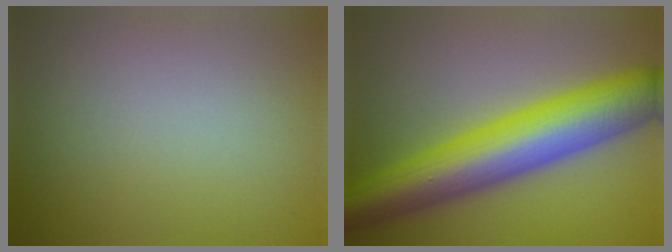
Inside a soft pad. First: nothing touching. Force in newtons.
{"total": 11.1, "press": 11.1, "slide": 0.2}